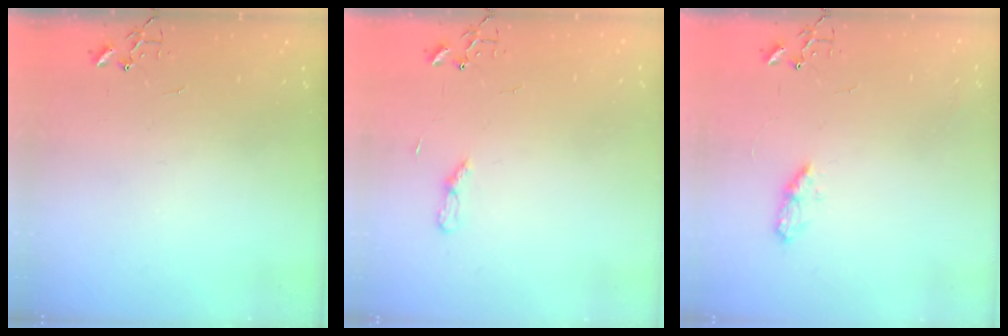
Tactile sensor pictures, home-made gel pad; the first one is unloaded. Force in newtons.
{"total": 3.8, "press": 3.8, "slide": 0.4}
{"total": 5.7, "press": 5.7, "slide": 0.7}